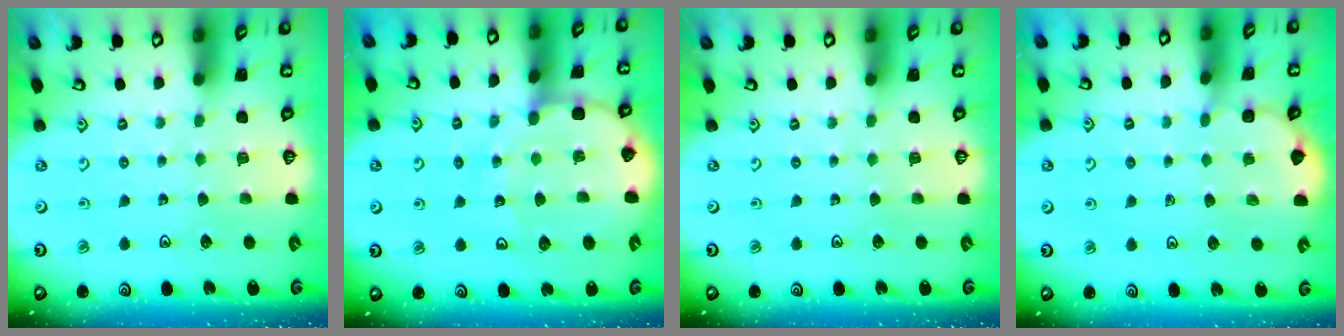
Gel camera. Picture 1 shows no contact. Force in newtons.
{"total": 11.7, "press": 11.6, "slide": 1.4}
{"total": 0.0}
{"total": 2.9, "press": 2.9, "slide": 0.2}